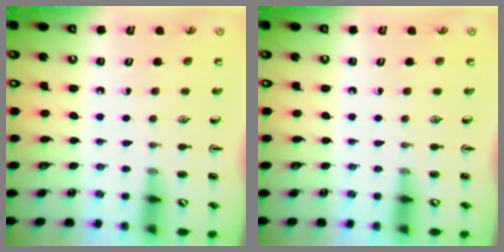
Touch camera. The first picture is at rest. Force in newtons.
{"total": 0.0}